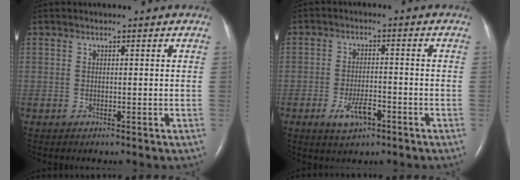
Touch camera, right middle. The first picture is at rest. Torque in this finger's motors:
{"motor_torque": [0.06, -0.09, 0.30, 0.08]}